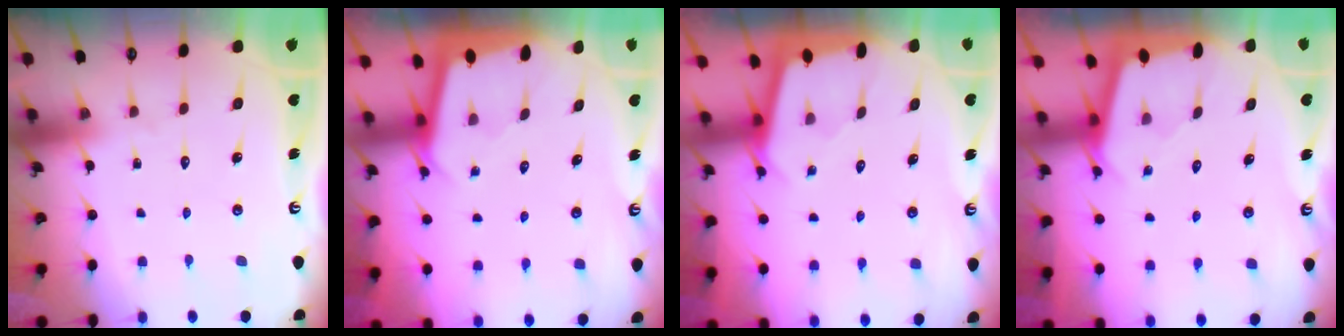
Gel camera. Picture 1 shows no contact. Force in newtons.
{"total": 1.8, "press": 1.8, "slide": 0.1}
{"total": 2.0, "press": 2.0, "slide": 0.2}
{"total": 1.8, "press": 1.8, "slide": 0.1}